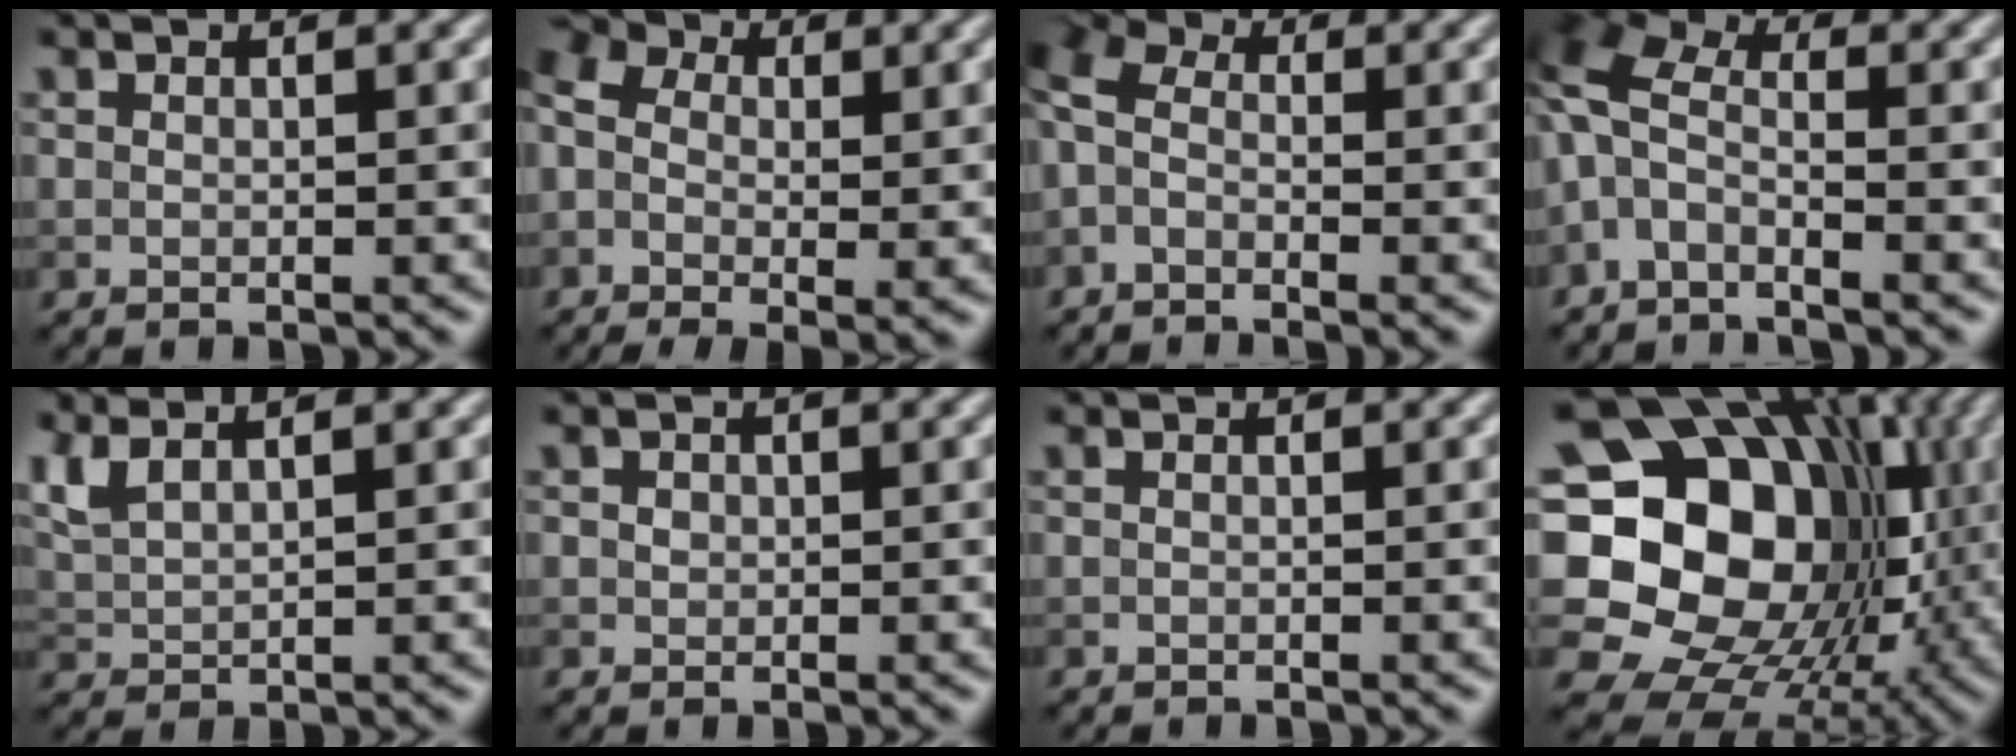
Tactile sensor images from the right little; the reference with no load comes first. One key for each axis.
{"total": 8.2, "fx": -0.1, "fy": 5.5, "fz": 6.0, "tx": -0.133, "ty": 0.013, "tz": 0.000}
{"total": 5.8, "fx": -1.1, "fy": 3.6, "fz": 4.5, "tx": -0.111, "ty": 0.023, "tz": -0.031}
{"total": 4.4, "fx": -2.1, "fy": 2.1, "fz": 3.3, "tx": -0.079, "ty": 0.011, "tz": -0.054}
{"total": 3.2, "fx": 1.8, "fy": 1.2, "fz": 2.4, "tx": -0.069, "ty": 0.014, "tz": 0.045}
{"total": 0.6, "fx": -0.1, "fy": 0.6, "fz": 0.2, "tx": -0.003, "ty": -0.003, "tz": 0.002}
{"total": 0.0}
{"total": 21.1, "fx": 0.2, "fy": 17.5, "fz": 11.7, "tx": -0.208, "ty": 0.002, "tz": -0.004}